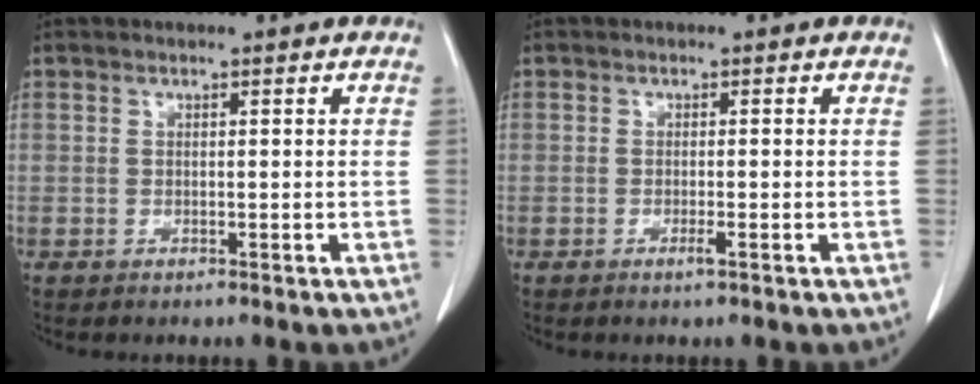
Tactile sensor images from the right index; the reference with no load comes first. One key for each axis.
{"total": 1.1, "fx": -0.6, "fy": 0.0, "fz": 1.0, "tx": -0.018, "ty": -0.001, "tz": -0.011}